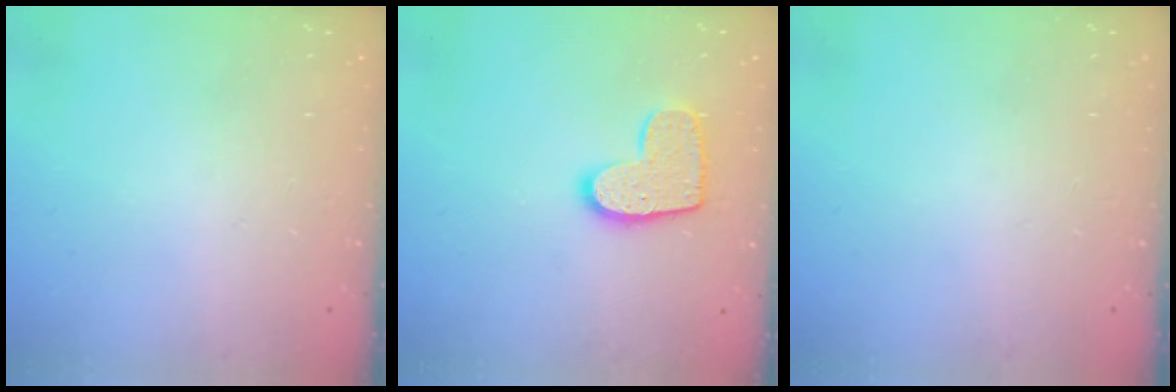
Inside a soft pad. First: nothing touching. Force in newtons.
{"total": 11.2, "press": 11.2, "slide": 0.6}
{"total": 0.0}